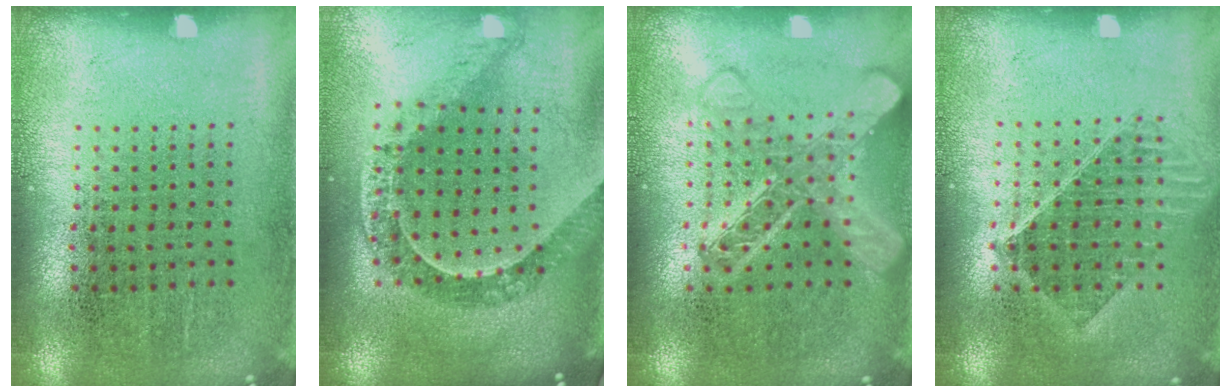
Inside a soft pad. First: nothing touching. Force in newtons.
{"total": 1.2, "press": 1.2, "slide": 0.4}
{"total": 2.9, "press": 2.8, "slide": 0.5}
{"total": 1.4, "press": 1.3, "slide": 0.6}